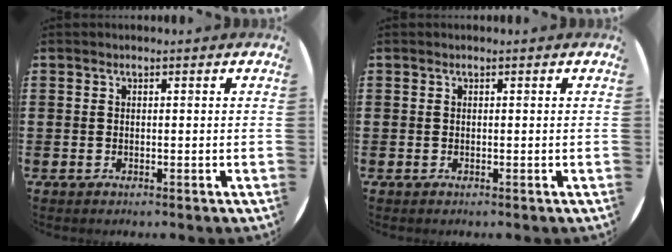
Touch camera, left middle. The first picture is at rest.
{"total": 0.0}